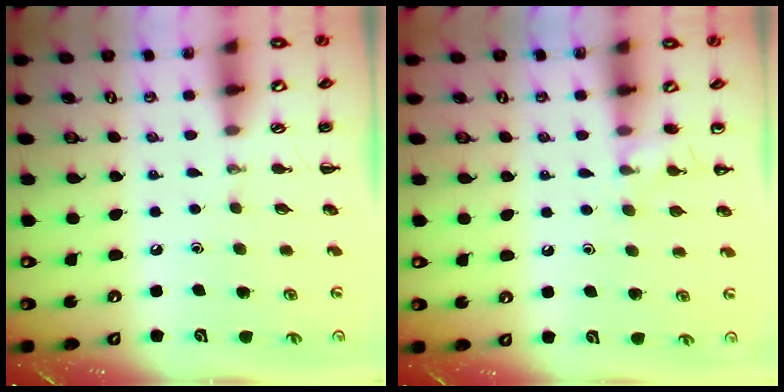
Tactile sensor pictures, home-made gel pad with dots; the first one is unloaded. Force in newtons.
{"total": 6.5, "press": 6.2, "slide": 2.0}